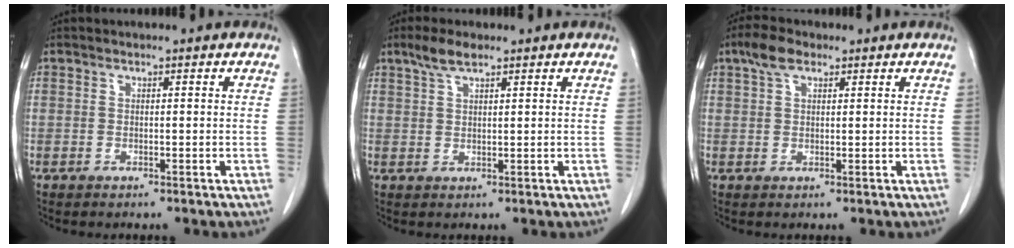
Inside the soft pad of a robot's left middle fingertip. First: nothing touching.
{"total": 3.4, "force": [2.5, 0.8, 2.2], "torque": [-0.053, 0.007, 0.052]}
{"total": 3.7, "force": [2.3, 1.7, 2.4], "torque": [-0.055, 0.015, 0.045]}